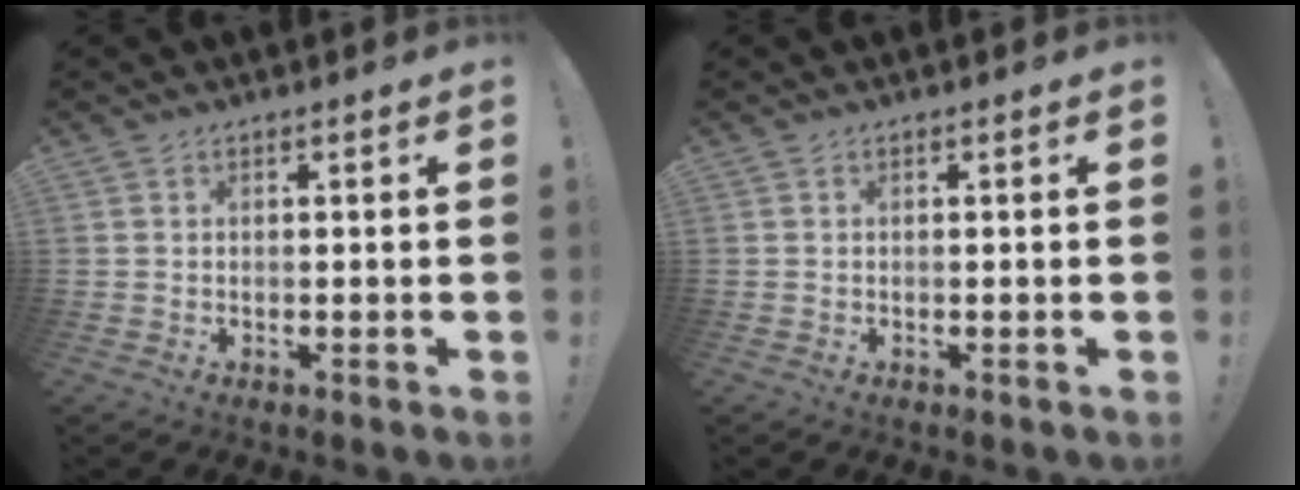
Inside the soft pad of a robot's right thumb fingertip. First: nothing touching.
{"total": 0.0}